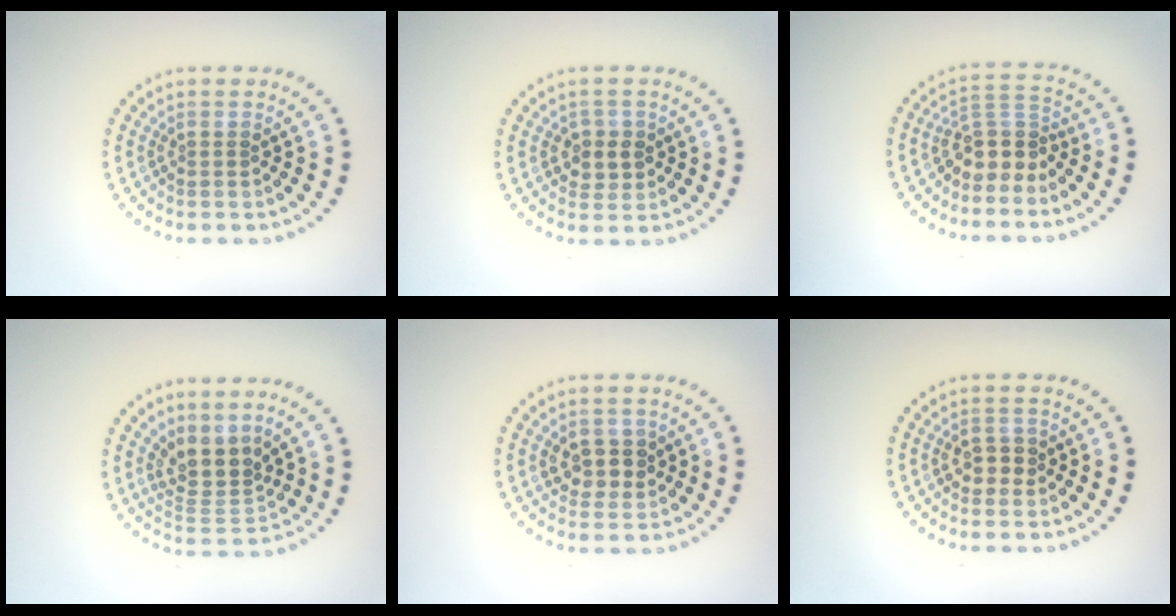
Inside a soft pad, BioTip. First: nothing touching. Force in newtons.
{"total": 2.3, "press": 2.2, "slide": 0.6}
{"total": 3.3, "press": 2.5, "slide": 2.2}
{"total": 3.4, "press": 2.4, "slide": 2.4}
{"total": 2.8, "press": 2.7, "slide": 0.8}
{"total": 1.8, "press": 1.7, "slide": 0.6}